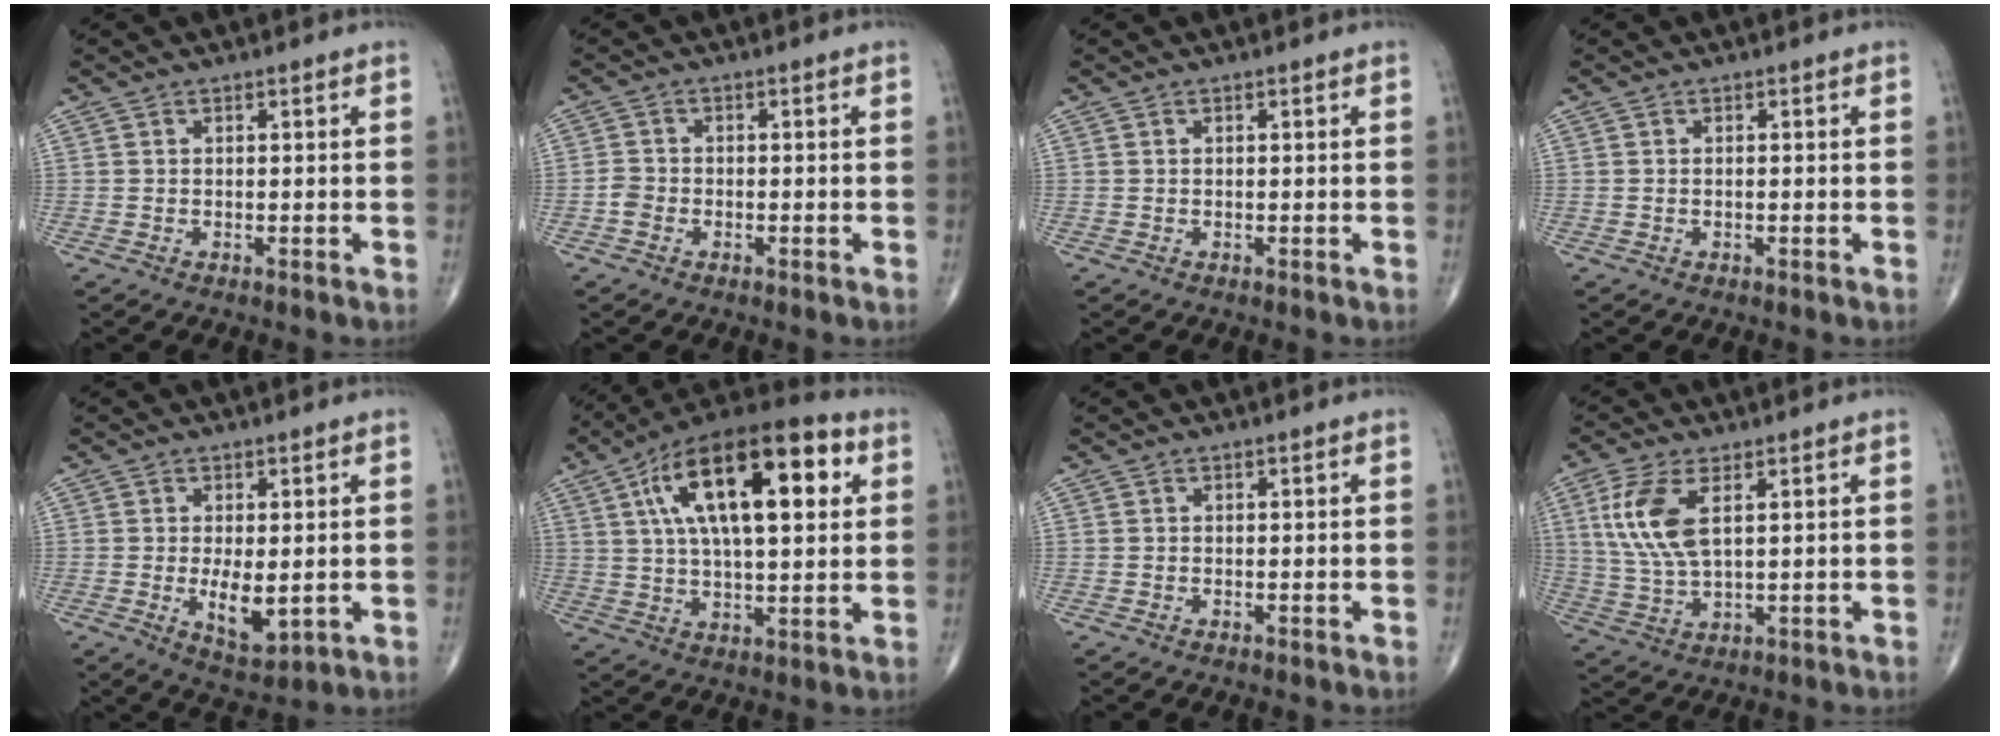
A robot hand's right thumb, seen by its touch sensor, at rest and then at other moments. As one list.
[{"total": 2.1, "force": [-1.0, 1.6, 1.0], "torque": [-0.016, 0.008, -0.023]}, {"total": 0.0}, {"total": 0.0}, {"total": 6.5, "force": [-0.7, 2.9, 5.8], "torque": [-0.090, -0.017, -0.002]}, {"total": 23.4, "force": [7.3, 9.6, 20.0], "torque": [-0.325, 0.013, 0.111]}, {"total": 0.0}, {"total": 10.3, "force": [3.2, 4.4, 8.8], "torque": [-0.199, -0.007, 0.069]}]